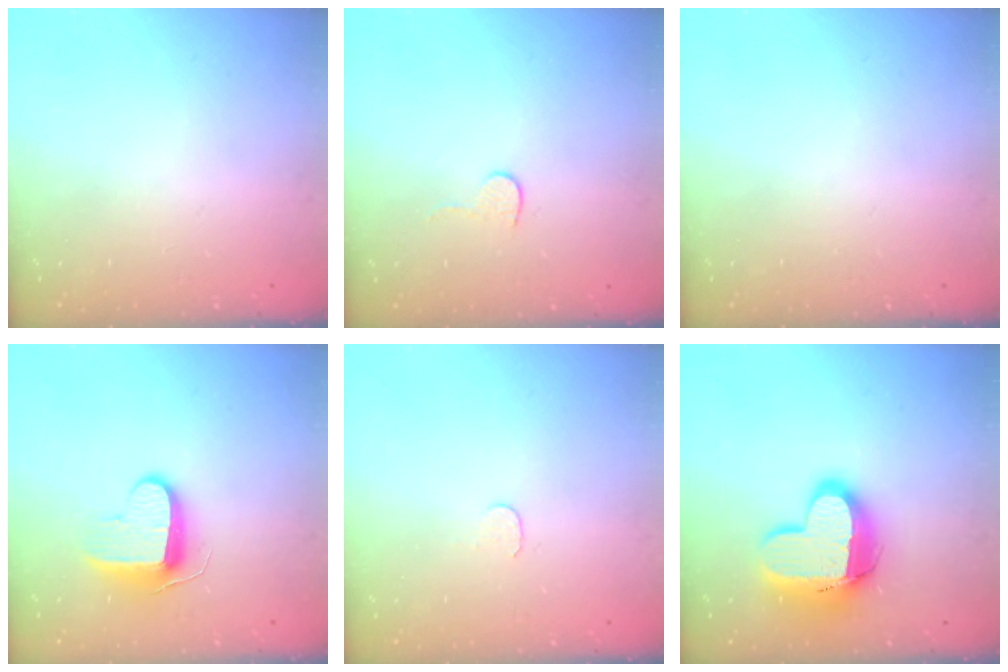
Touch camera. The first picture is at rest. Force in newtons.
{"total": 4.0, "press": 4.0, "slide": 0.4}
{"total": 0.0}
{"total": 10.5, "press": 10.4, "slide": 1.2}
{"total": 3.7, "press": 3.7, "slide": 0.4}
{"total": 15.3, "press": 15.2, "slide": 1.2}